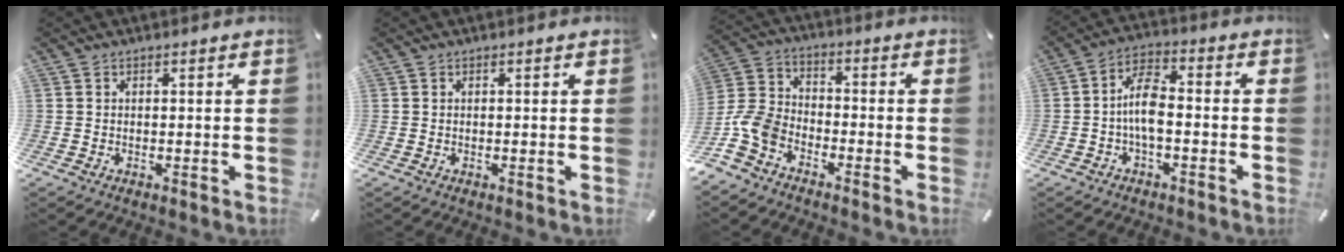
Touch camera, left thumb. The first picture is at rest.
{"total": 0.0}
{"total": 9.3, "force": [-6.1, 5.9, 3.7], "torque": [-0.094, 0.027, -0.119]}
{"total": 8.3, "force": [-1.8, 3.8, 7.1], "torque": [-0.139, 0.012, -0.031]}